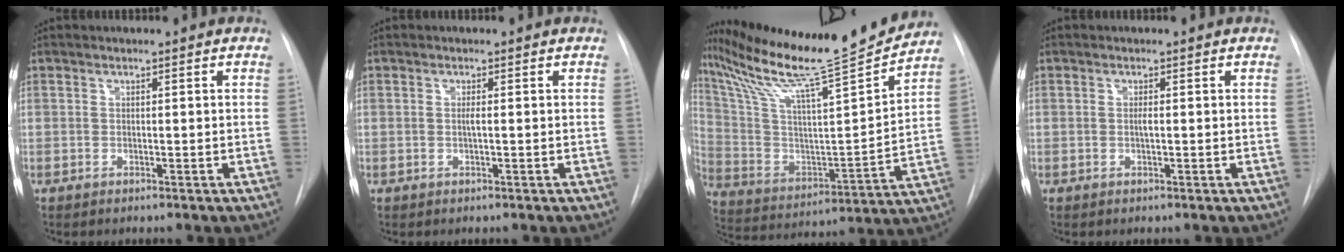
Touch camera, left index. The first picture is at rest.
{"total": 0.8, "force": [0.0, 0.0, 0.8], "torque": [-0.017, 0.000, -0.004]}
{"total": 22.6, "force": [20.3, -0.6, 9.9], "torque": [-0.190, -0.046, 0.329]}
{"total": 0.7, "force": [0.0, 0.1, 0.7], "torque": [-0.015, 0.000, -0.003]}